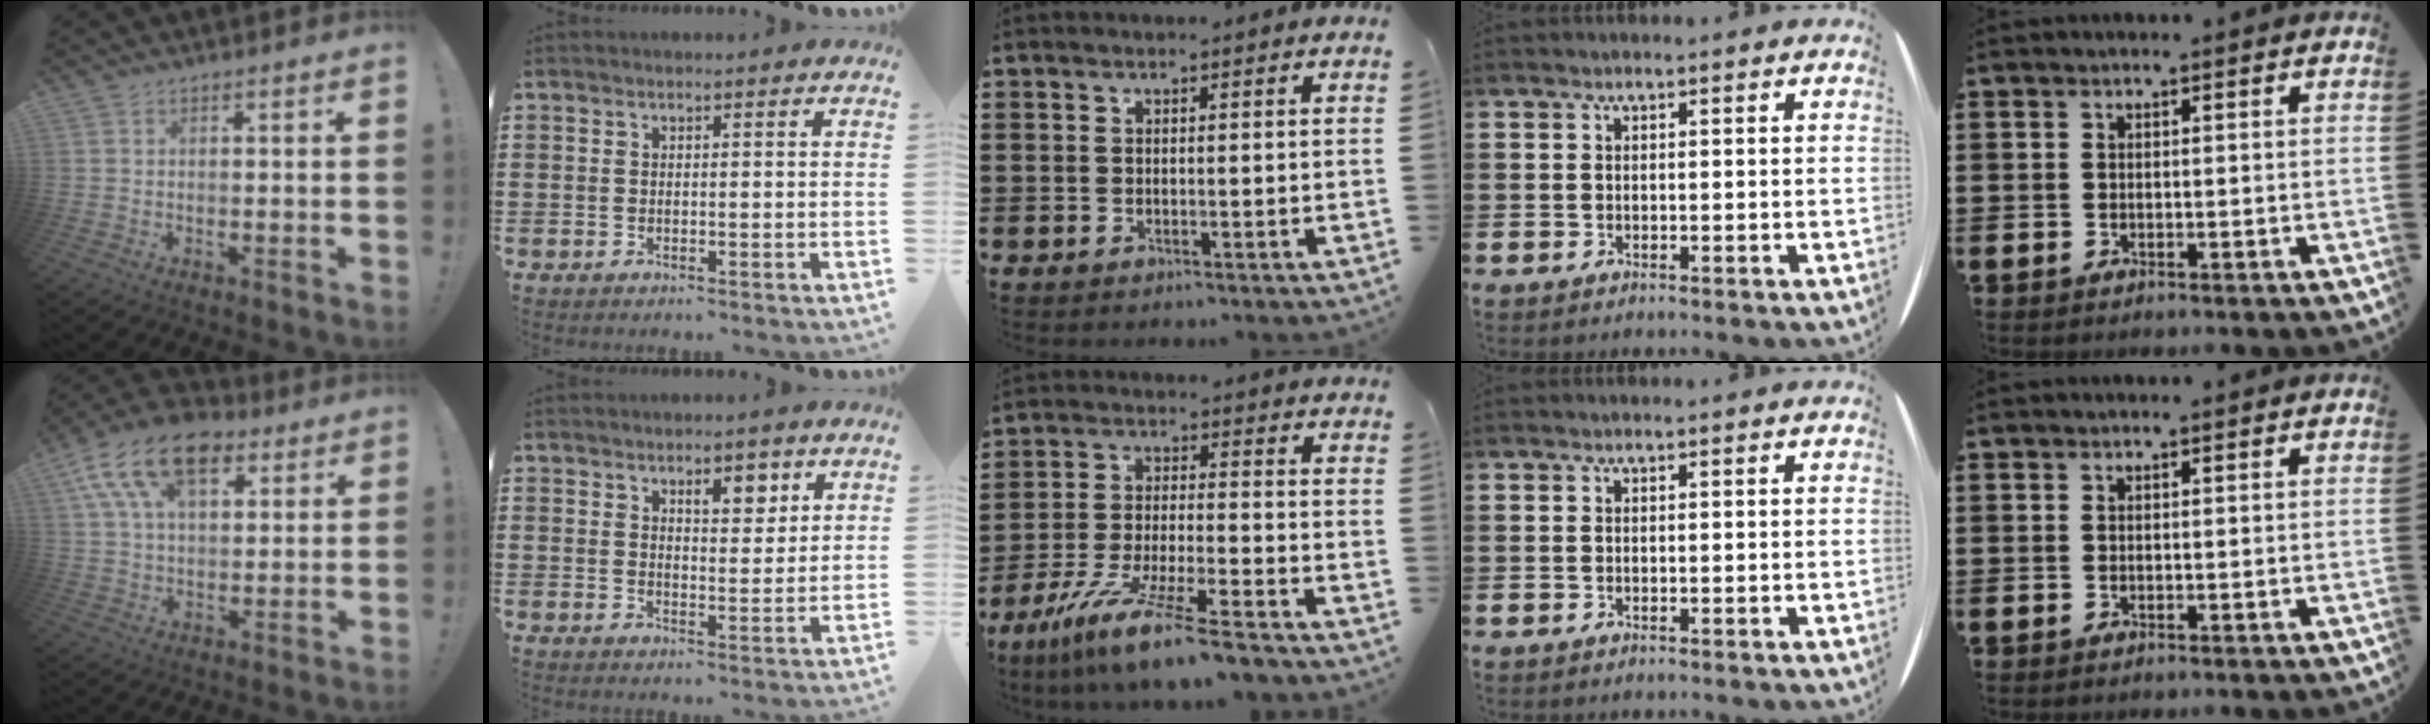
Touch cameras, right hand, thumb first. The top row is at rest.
{"thumb": {"total": 17.4, "force": [8.1, 10.3, 11.5], "torque": [-0.202, -0.026, 0.147]}, "index": {"total": 4.6, "force": [2.8, 2.0, 3.1], "torque": [-0.035, -0.003, 0.042]}, "middle": {"total": 10.5, "force": [-8.9, -0.6, 5.6], "torque": [-0.109, -0.001, -0.176]}}